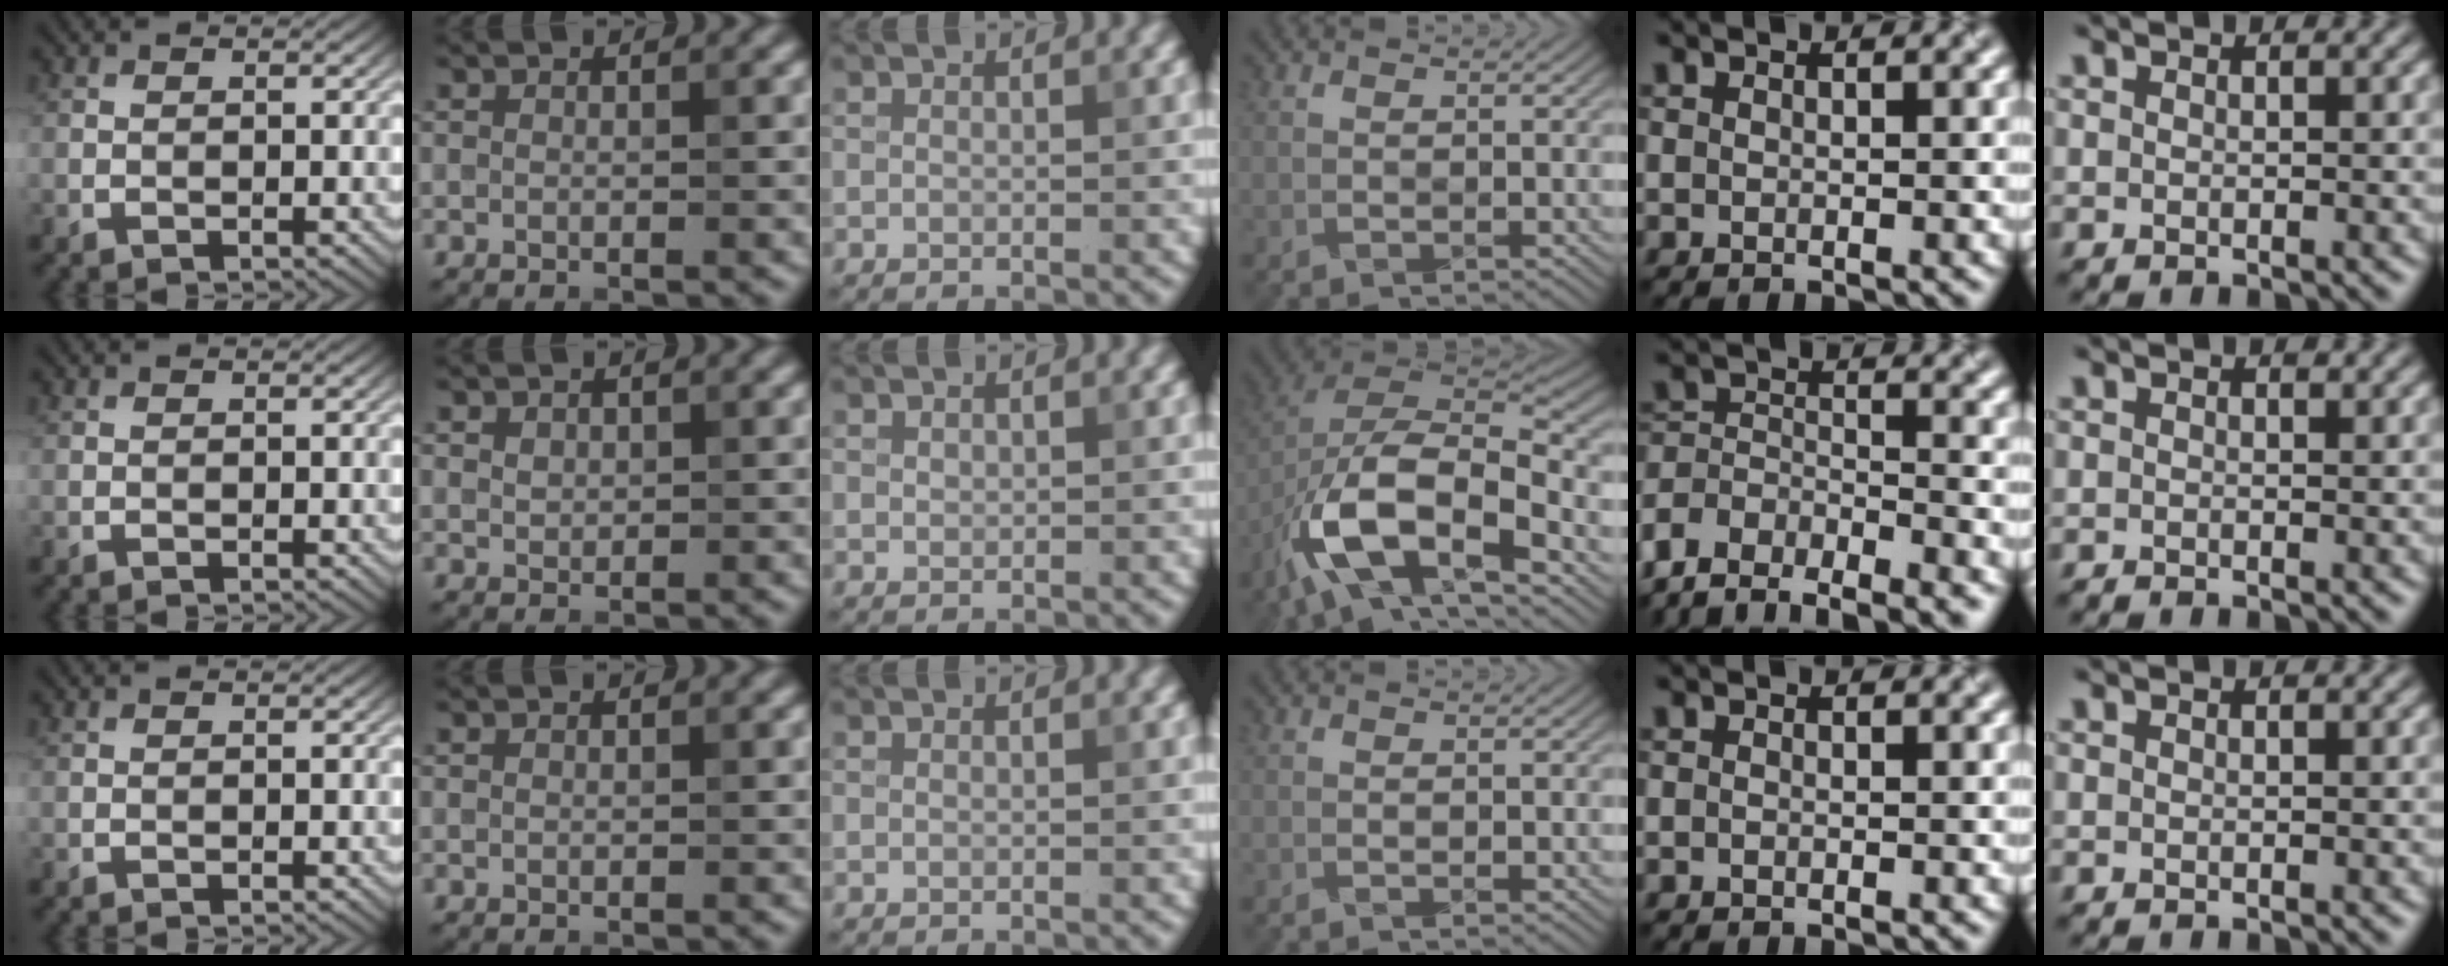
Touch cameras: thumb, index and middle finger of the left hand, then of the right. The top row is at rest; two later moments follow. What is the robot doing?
{"motion": "fold", "object": "cloth"}